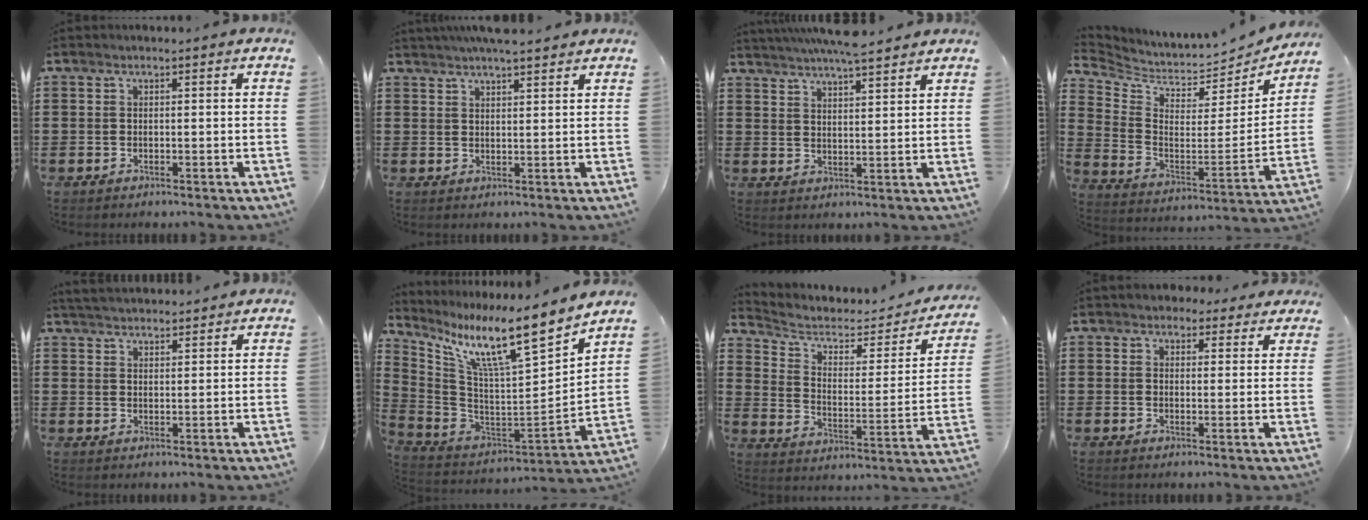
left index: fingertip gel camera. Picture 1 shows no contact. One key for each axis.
{"total": 4.1, "fx": 3.7, "fy": 0.1, "fz": 1.7, "tx": -0.043, "ty": -0.004, "tz": 0.068}
{"total": 5.4, "fx": 5.0, "fy": -0.2, "fz": 1.9, "tx": -0.050, "ty": -0.015, "tz": 0.089}
{"total": 3.7, "fx": 3.3, "fy": 1.5, "fz": 0.9, "tx": -0.043, "ty": -0.048, "tz": 0.052}
{"total": 3.3, "fx": 3.2, "fy": 0.2, "fz": 0.2, "tx": -0.014, "ty": -0.007, "tz": 0.061}
{"total": 12.2, "fx": 8.5, "fy": 0.9, "fz": 8.7, "tx": -0.182, "ty": -0.070, "tz": 0.130}
{"total": 4.8, "fx": 3.4, "fy": 2.5, "fz": 2.3, "tx": -0.067, "ty": -0.017, "tz": 0.053}
{"total": 3.0, "fx": 2.6, "fy": 1.4, "fz": 0.5, "tx": -0.011, "ty": -0.002, "tz": 0.046}